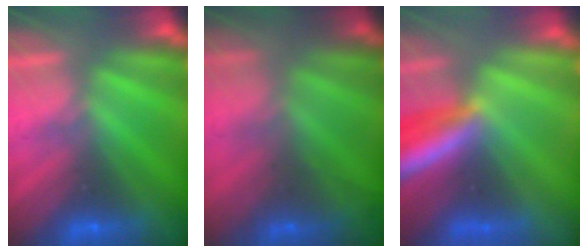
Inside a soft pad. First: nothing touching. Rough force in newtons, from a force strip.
{"total": 10.5}
{"total": 7.3}